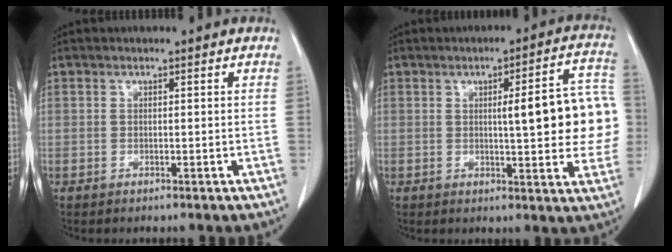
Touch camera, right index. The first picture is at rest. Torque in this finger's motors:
{"motor_torque": [1.03, -0.18, 0.34, 0.09]}